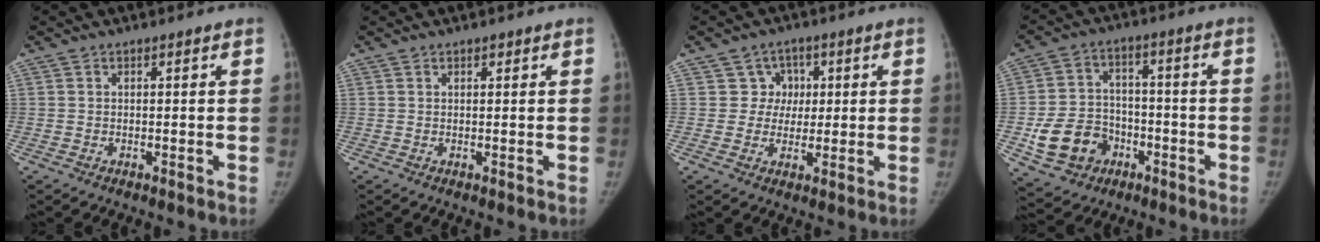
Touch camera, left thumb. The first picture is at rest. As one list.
[{"total": 0.8, "force": [0.5, 0.4, 0.4], "torque": [-0.002, -0.003, 0.007]}, {"total": 5.1, "force": [1.3, 4.8, 0.5], "torque": [0.034, 0.006, 0.013]}, {"total": 12.2, "force": [-4.4, 10.1, 5.2], "torque": [-0.067, 0.027, -0.064]}]